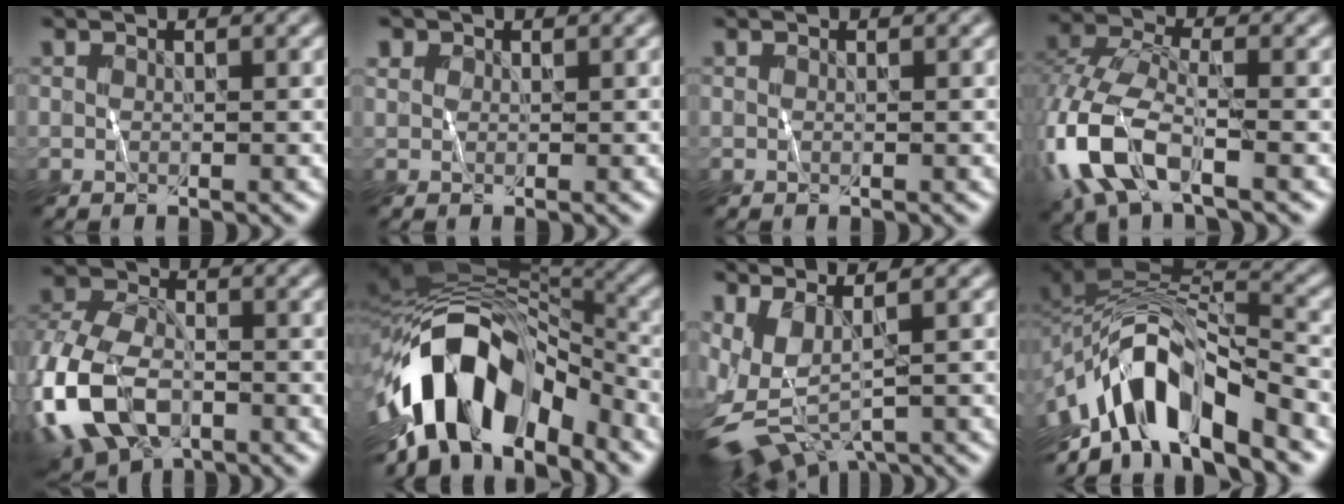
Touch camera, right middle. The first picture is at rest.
{"total": 1.0, "force": [0.5, 0.9, 0.2], "torque": [0.001, -0.001, 0.002]}
{"total": 0.0}
{"total": 9.1, "force": [-3.7, 4.4, 7.0], "torque": [-0.174, -0.005, -0.086]}
{"total": 11.9, "force": [-5.3, 7.2, 8.0], "torque": [-0.193, -0.019, -0.110]}
{"total": 14.1, "force": [-6.5, 7.8, 9.8], "torque": [-0.172, 0.005, -0.110]}
{"total": 5.1, "force": [-0.8, 2.4, 4.4], "torque": [-0.099, -0.017, -0.004]}
{"total": 11.9, "force": [-5.4, 5.2, 9.2], "torque": [-0.154, 0.008, -0.103]}